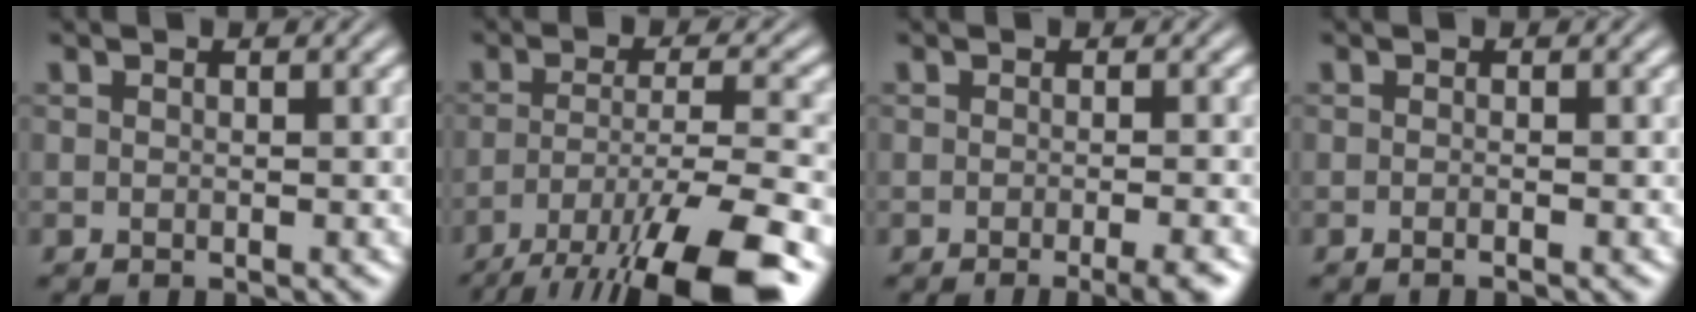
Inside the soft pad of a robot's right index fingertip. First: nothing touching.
{"total": 8.6, "force": [-4.7, 1.9, 7.0], "torque": [-0.100, -0.030, -0.056]}
{"total": 2.9, "force": [-2.1, 0.2, 2.0], "torque": [-0.019, 0.002, -0.035]}
{"total": 1.1, "force": [-1.0, -0.1, 0.5], "torque": [-0.003, 0.007, -0.019]}